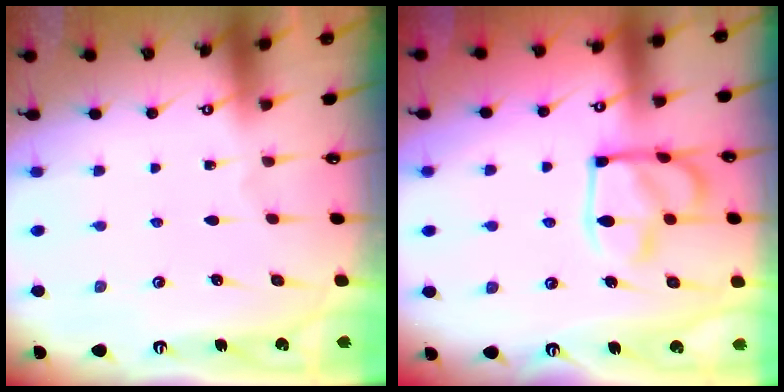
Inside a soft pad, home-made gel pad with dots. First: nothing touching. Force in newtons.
{"total": 12.9, "press": 12.9, "slide": 0.7}